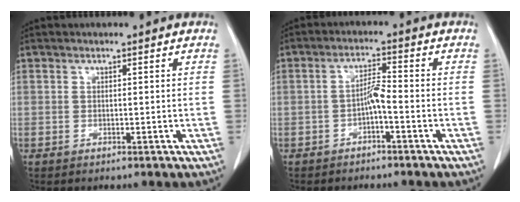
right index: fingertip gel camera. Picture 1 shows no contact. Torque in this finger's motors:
{"motor_torque": [0.71, -0.57, 0.28, 0.08]}